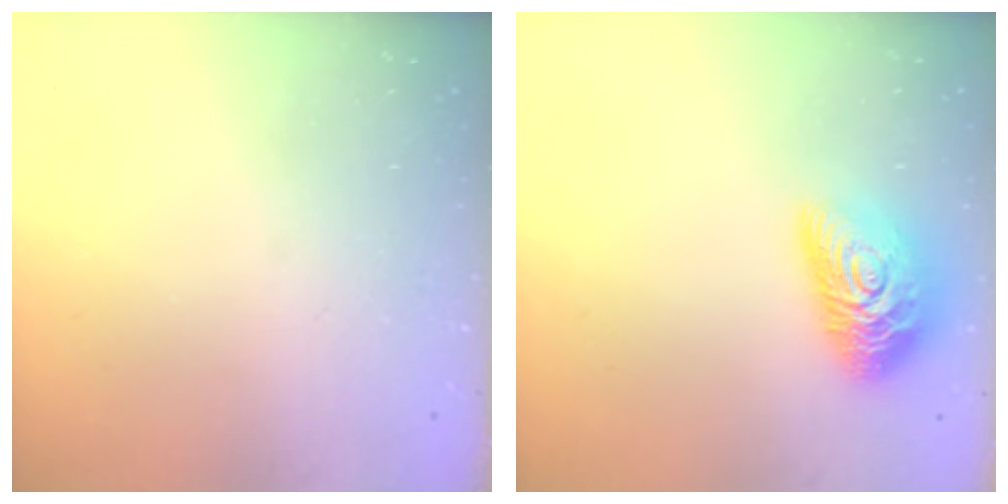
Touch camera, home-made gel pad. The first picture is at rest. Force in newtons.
{"total": 16.0, "press": 15.9, "slide": 1.0}